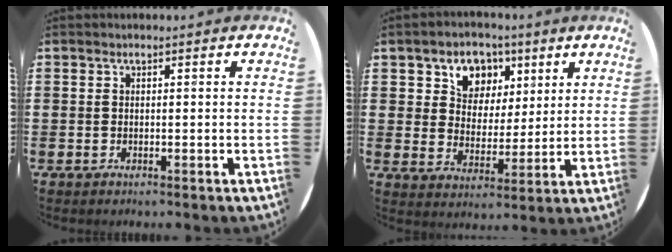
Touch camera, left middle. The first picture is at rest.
{"total": 6.1, "force": [3.5, 4.9, 0.8], "torque": [-0.042, -0.001, 0.059]}